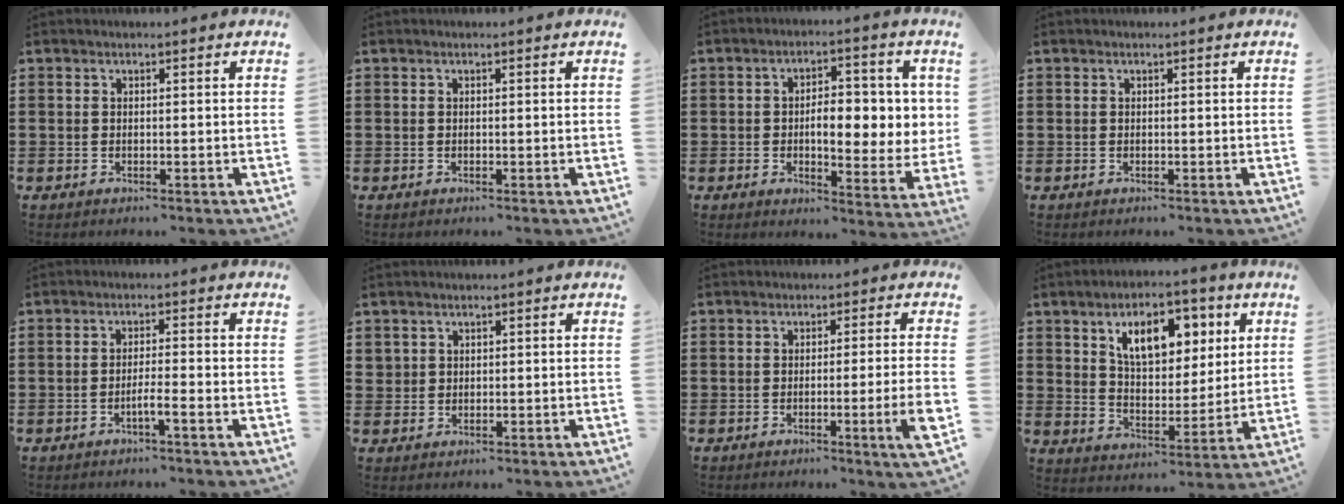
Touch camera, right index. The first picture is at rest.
{"total": 0.0}
{"total": 7.2, "force": [0.4, 3.1, 6.5], "torque": [-0.093, 0.000, -0.005]}
{"total": 0.0}
{"total": 2.4, "force": [-1.4, -0.1, 2.0], "torque": [-0.034, -0.001, -0.028]}
{"total": 1.3, "force": [0.7, 1.1, 0.1], "torque": [-0.004, 0.005, 0.015]}
{"total": 5.0, "force": [-1.5, -0.6, 4.8], "torque": [-0.074, -0.017, -0.023]}
{"total": 9.6, "force": [4.9, 5.1, 6.5], "torque": [-0.117, -0.002, 0.079]}